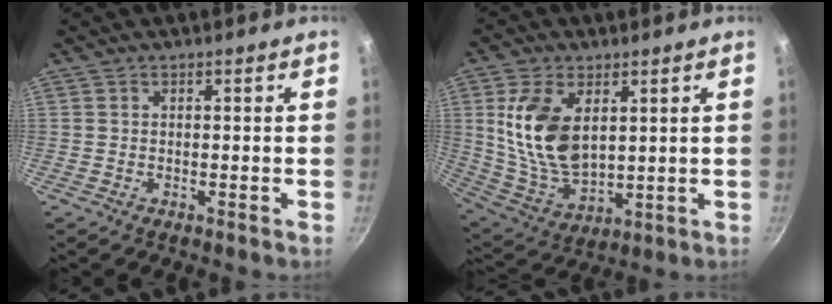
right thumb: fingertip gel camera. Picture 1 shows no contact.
{"total": 14.9, "force": [3.7, 8.7, 11.5], "torque": [-0.207, -0.029, 0.086]}